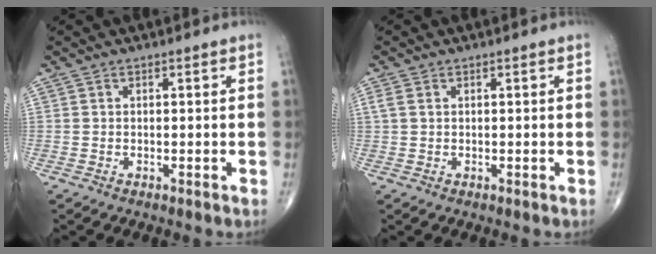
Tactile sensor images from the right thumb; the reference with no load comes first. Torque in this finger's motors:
{"motor_torque": [-0.31, -0.31, -0.15, -0.08, -0.03]}